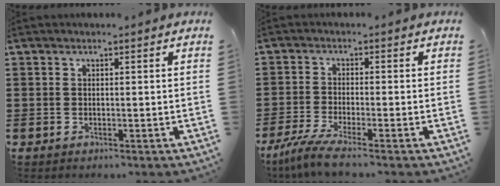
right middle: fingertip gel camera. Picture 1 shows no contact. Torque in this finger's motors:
{"motor_torque": [1.23, -0.05, 0.36, 0.12]}